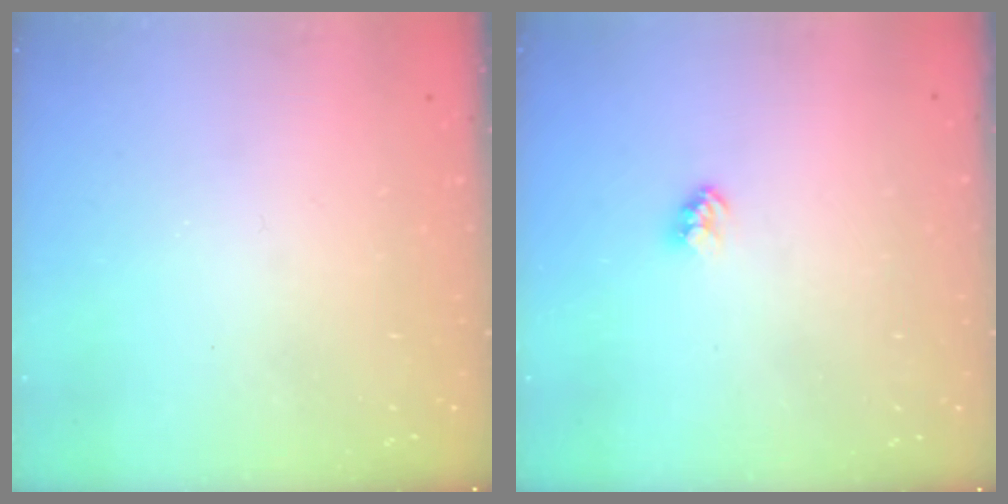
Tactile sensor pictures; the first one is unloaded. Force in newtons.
{"total": 2.3, "press": 2.3, "slide": 0.1}